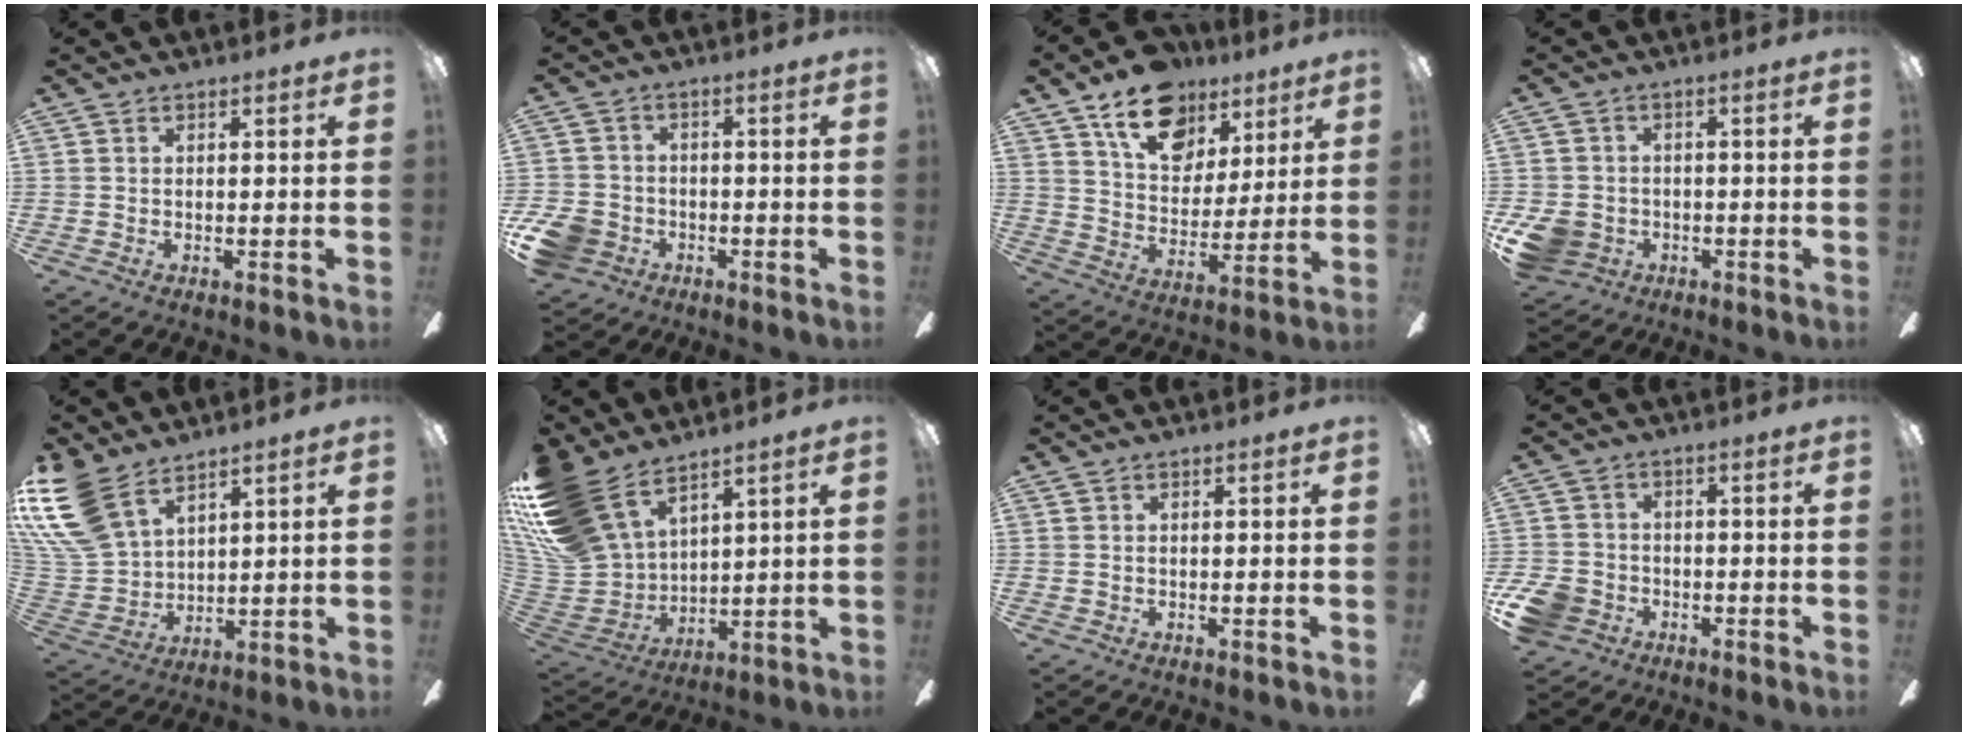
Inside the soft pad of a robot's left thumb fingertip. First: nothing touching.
{"total": 8.1, "force": [-3.8, 6.2, 3.3], "torque": [-0.087, 0.030, -0.072]}
{"total": 16.4, "force": [10.8, 10.2, 7.0], "torque": [-0.105, -0.057, 0.197]}
{"total": 7.9, "force": [-3.3, 6.4, 3.3], "torque": [-0.081, 0.022, -0.061]}
{"total": 16.9, "force": [10.7, 9.3, 9.3], "torque": [-0.240, -0.042, 0.202]}
{"total": 20.8, "force": [13.4, 11.7, 10.8], "torque": [-0.251, -0.072, 0.253]}
{"total": 0.6, "force": [0.0, 0.6, 0.1], "torque": [0.000, 0.006, -0.002]}
{"total": 7.5, "force": [-3.6, 5.8, 3.1], "torque": [-0.084, 0.026, -0.069]}